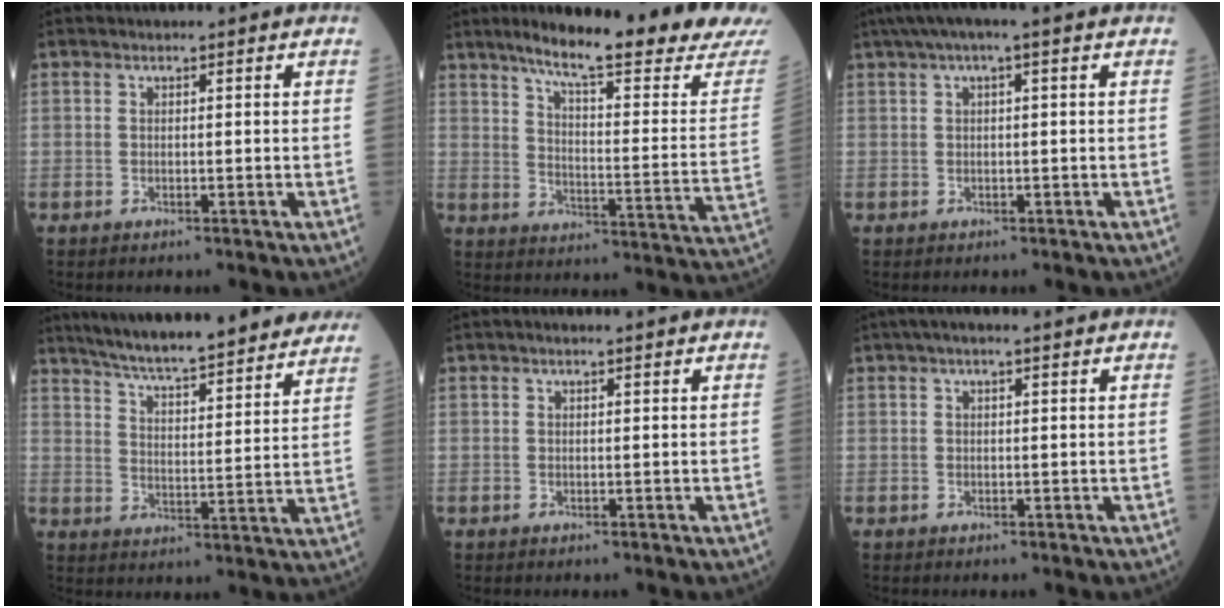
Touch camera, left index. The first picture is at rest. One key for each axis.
{"total": 22.8, "fx": 19.7, "fy": 0.1, "fz": 11.4, "tx": -0.161, "ty": -0.071, "tz": 0.258}
{"total": 4.7, "fx": 2.7, "fy": 0.2, "fz": 3.8, "tx": -0.072, "ty": 0.035, "tz": 0.048}
{"total": 25.5, "fx": 22.6, "fy": 2.8, "fz": 11.5, "tx": -0.177, "ty": -0.009, "tz": 0.301}
{"total": 1.5, "fx": 1.1, "fy": 0.1, "fz": 1.1, "tx": -0.019, "ty": 0.013, "tz": 0.016}
{"total": 3.7, "fx": 2.6, "fy": 0.3, "fz": 2.6, "tx": -0.046, "ty": 0.033, "tz": 0.041}